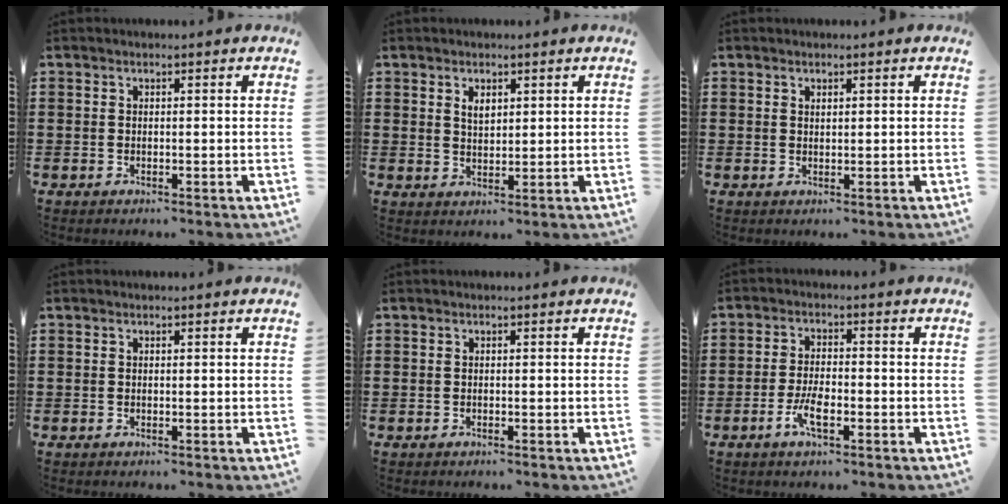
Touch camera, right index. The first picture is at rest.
{"total": 2.1, "force": [1.2, 1.2, 1.3], "torque": [-0.029, 0.004, 0.022]}
{"total": 0.7, "force": [0.5, 0.4, 0.3], "torque": [-0.007, 0.002, 0.009]}
{"total": 0.0}
{"total": 0.0}
{"total": 4.5, "force": [-2.0, 1.5, 3.7], "torque": [-0.082, -0.001, -0.043]}